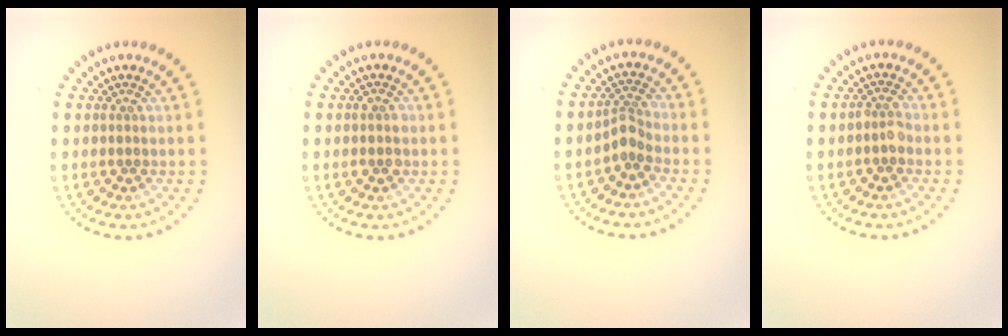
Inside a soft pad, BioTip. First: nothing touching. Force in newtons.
{"total": 1.3, "press": 1.3, "slide": 0.1}
{"total": 2.0, "press": 1.5, "slide": 1.3}
{"total": 1.5, "press": 1.4, "slide": 0.7}